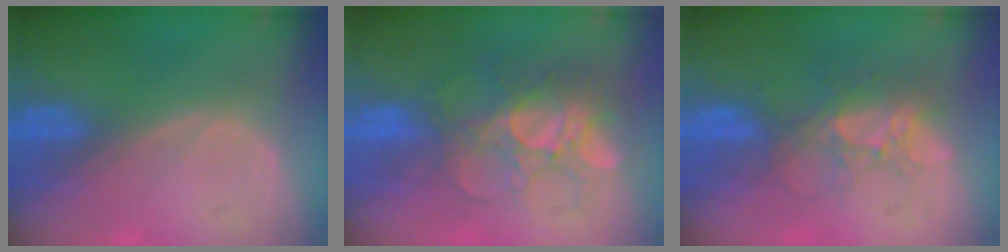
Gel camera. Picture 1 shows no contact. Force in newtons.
{"total": 9.2, "press": 8.2, "slide": 4.3}
{"total": 5.6, "press": 5.4, "slide": 1.6}